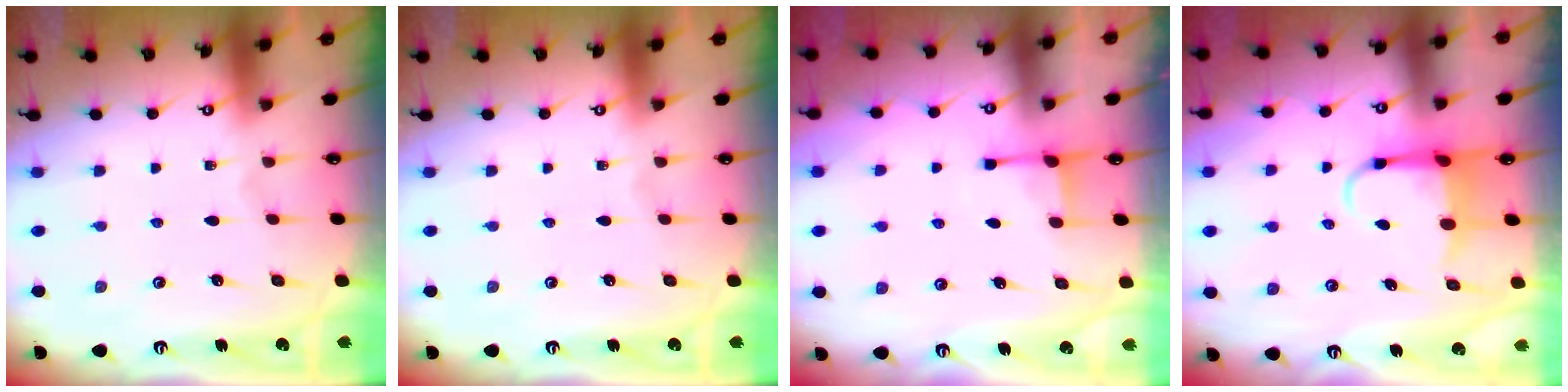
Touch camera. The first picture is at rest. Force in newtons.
{"total": 0.0}
{"total": 2.7, "press": 2.6, "slide": 0.7}
{"total": 5.2, "press": 5.1, "slide": 1.0}